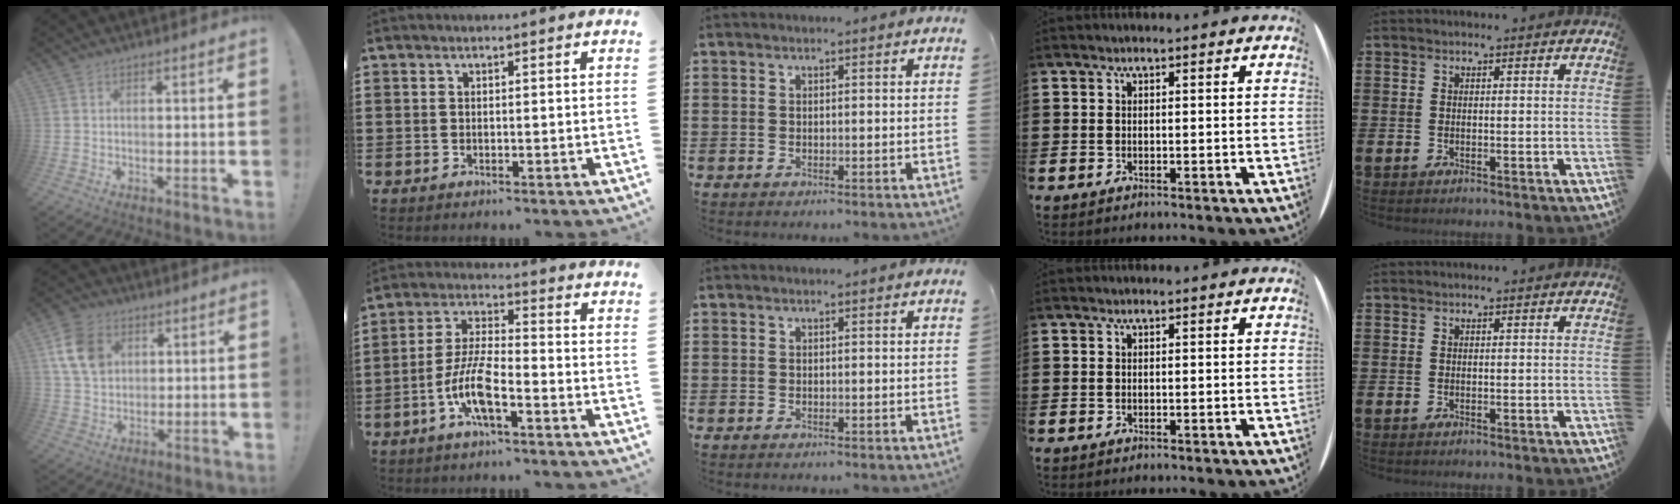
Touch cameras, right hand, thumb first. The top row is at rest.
{"thumb": {"total": 13.0, "force": [4.7, 10.0, 6.8], "torque": [-0.111, -0.008, 0.097]}, "index": {"total": 8.6, "force": [-4.2, 2.0, 7.2], "torque": [-0.171, -0.010, -0.086]}}